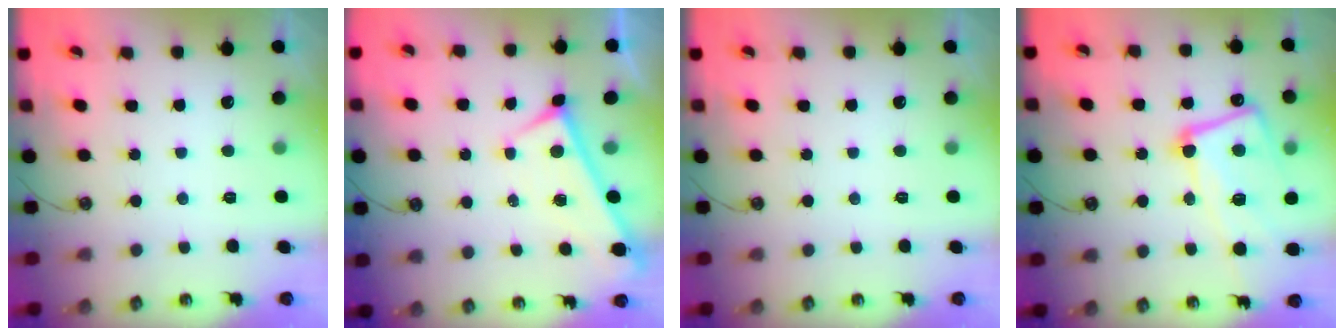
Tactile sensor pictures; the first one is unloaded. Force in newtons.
{"total": 0.0}
{"total": 0.0}
{"total": 15.3, "press": 15.3, "slide": 1.3}